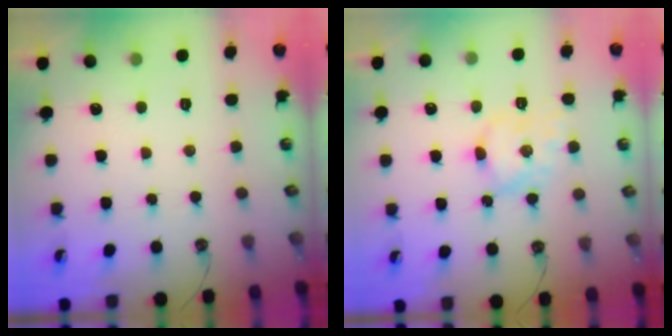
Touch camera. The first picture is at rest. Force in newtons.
{"total": 8.8, "press": 8.8, "slide": 0.6}